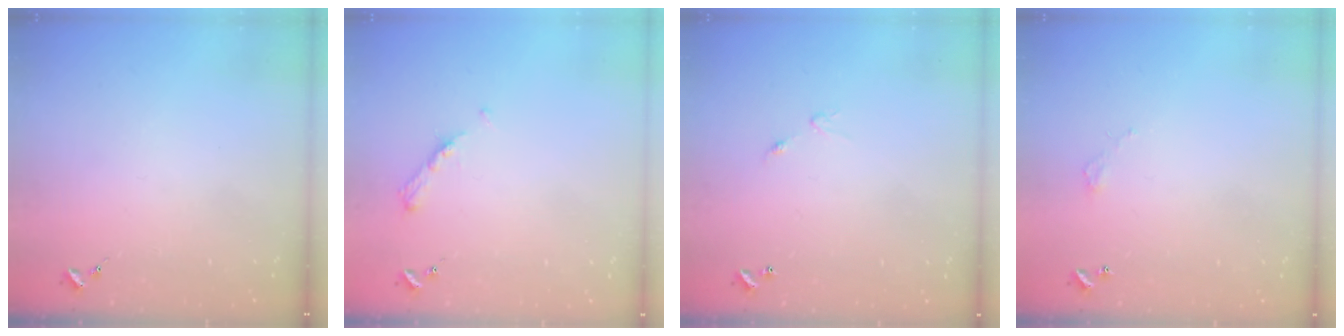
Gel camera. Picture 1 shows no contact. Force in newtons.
{"total": 4.9, "press": 4.9, "slide": 0.6}
{"total": 5.0, "press": 5.0, "slide": 0.5}
{"total": 2.8, "press": 2.8, "slide": 0.2}